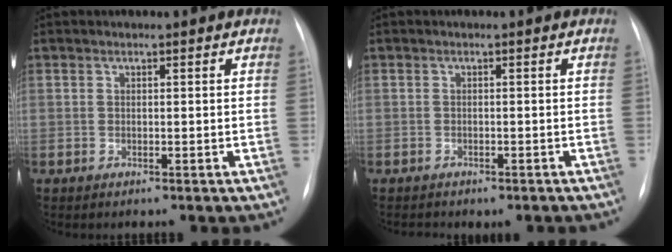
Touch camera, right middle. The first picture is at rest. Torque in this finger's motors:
{"motor_torque": [0.20, -0.20, 0.12, 0.04]}